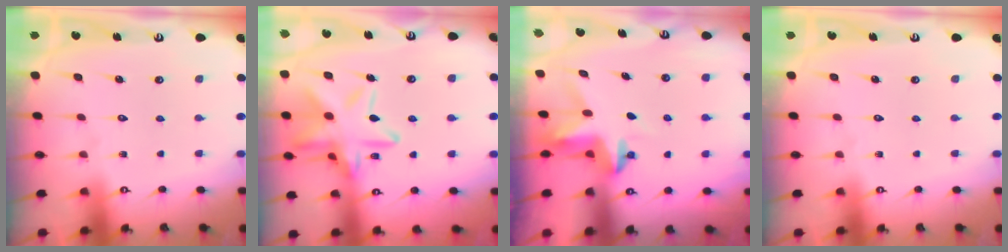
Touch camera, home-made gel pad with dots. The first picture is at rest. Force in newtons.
{"total": 17.3, "press": 17.3, "slide": 1.3}
{"total": 3.8, "press": 3.8, "slide": 0.3}
{"total": 0.0}